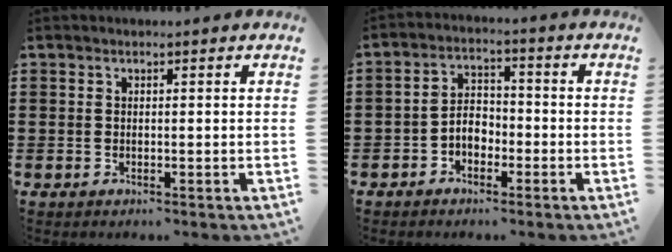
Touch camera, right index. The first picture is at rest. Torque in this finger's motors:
{"motor_torque": [2.14, 0.00, 0.15, 0.06]}